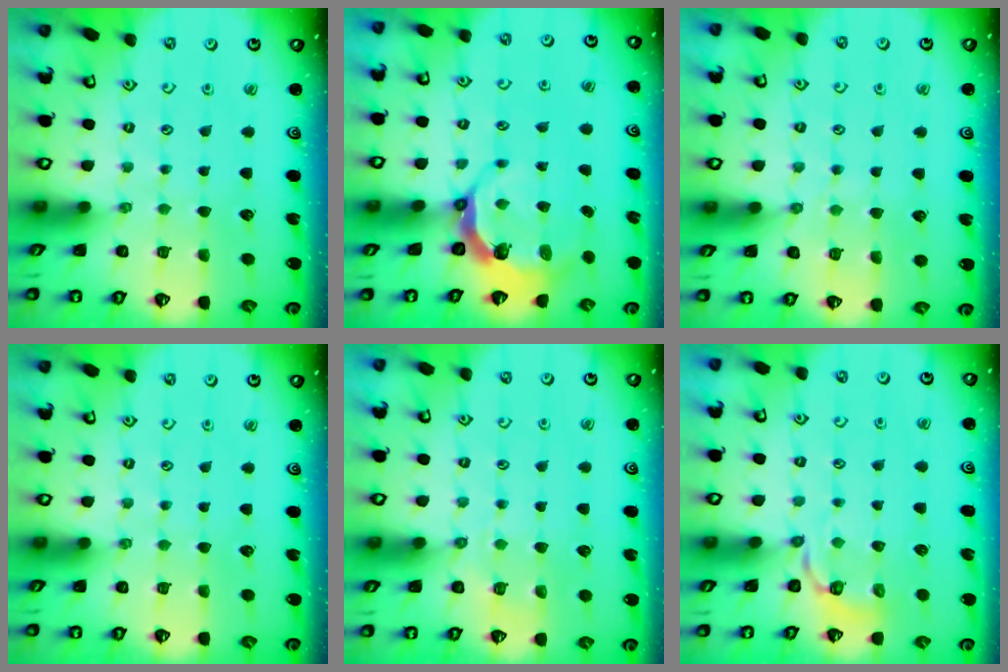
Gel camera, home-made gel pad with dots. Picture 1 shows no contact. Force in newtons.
{"total": 5.5, "press": 4.1, "slide": 3.7}
{"total": 6.5, "press": 6.5, "slide": 0.6}
{"total": 0.0}
{"total": 4.1, "press": 3.9, "slide": 1.2}
{"total": 4.2, "press": 3.2, "slide": 2.6}